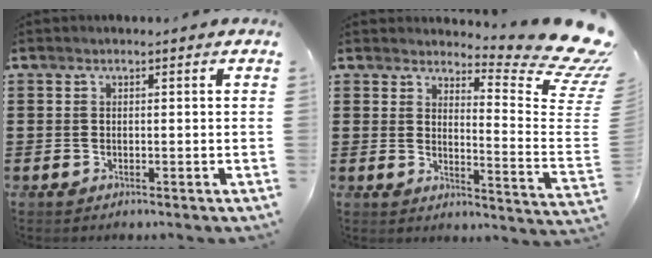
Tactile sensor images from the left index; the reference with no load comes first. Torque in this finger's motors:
{"motor_torque": [0.35, -1.48, -0.46, -0.08]}